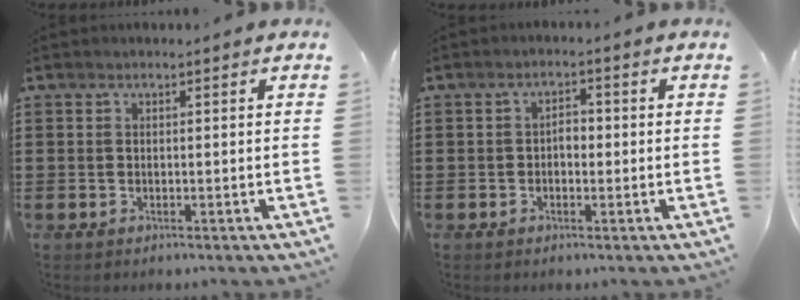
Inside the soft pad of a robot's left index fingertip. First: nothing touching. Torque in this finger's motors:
{"motor_torque": [0.02, 0.02, 0.06, 0.02]}